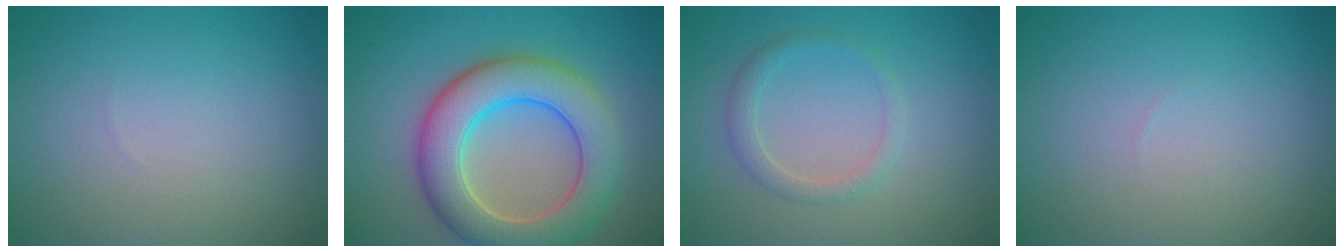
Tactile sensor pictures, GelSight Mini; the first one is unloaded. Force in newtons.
{"total": 8.4, "press": 8.4, "slide": 0.4}
{"total": 1.7, "press": 1.7, "slide": 0.0}
{"total": 0.0}